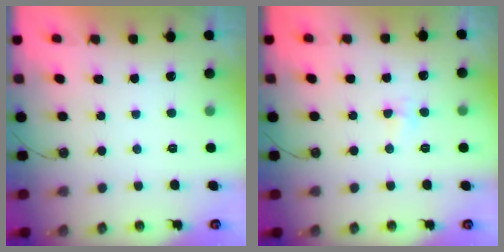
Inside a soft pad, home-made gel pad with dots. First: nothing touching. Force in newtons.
{"total": 2.8, "press": 2.7, "slide": 0.5}